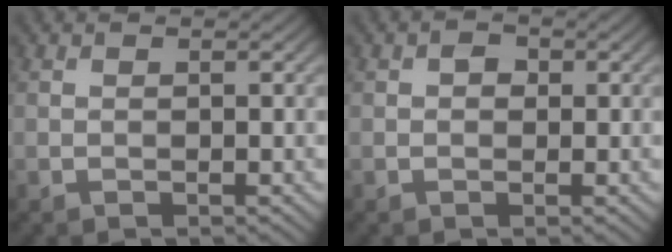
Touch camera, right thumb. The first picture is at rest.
{"total": 1.4, "force": [0.2, 1.1, 0.8], "torque": [-0.013, 0.000, -0.002]}